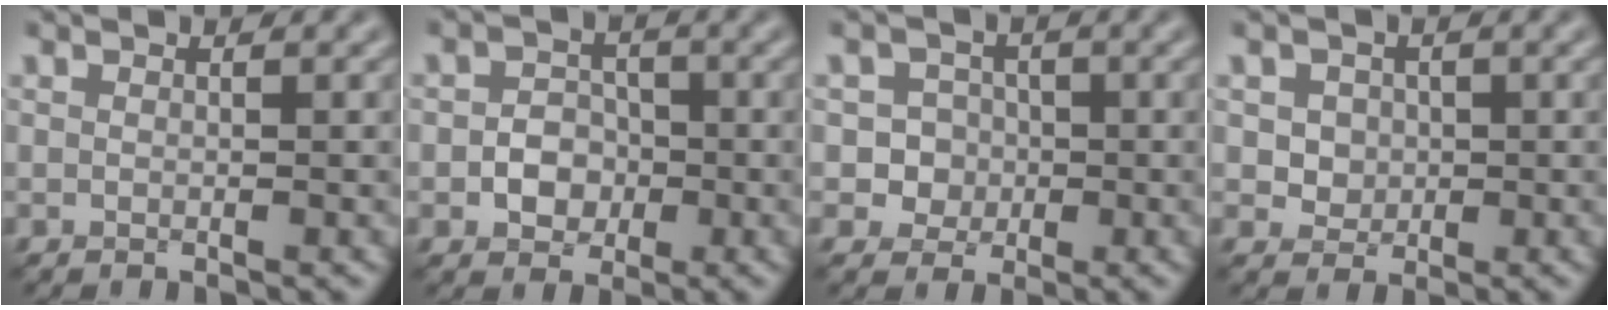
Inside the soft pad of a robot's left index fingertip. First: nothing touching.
{"total": 3.1, "force": [-1.0, 2.4, 1.6], "torque": [-0.020, 0.002, -0.022]}
{"total": 3.0, "force": [-0.6, 2.9, 0.8], "torque": [0.005, 0.007, -0.028]}
{"total": 3.0, "force": [0.7, 2.6, 1.4], "torque": [-0.025, 0.004, 0.012]}